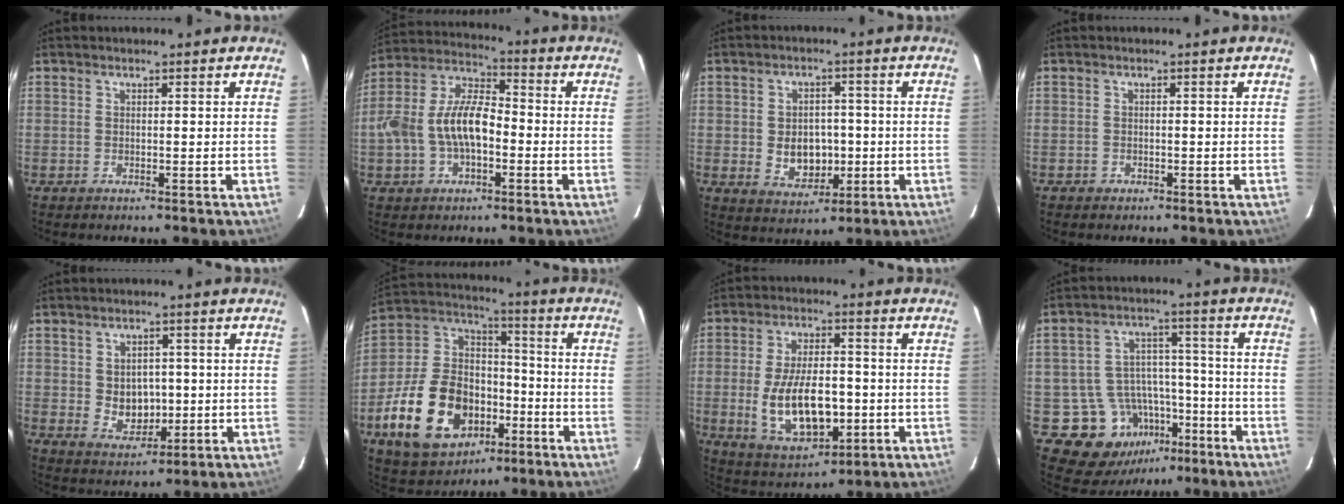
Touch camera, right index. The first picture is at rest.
{"total": 12.9, "force": [-2.6, 7.3, 10.4], "torque": [-0.215, 0.018, -0.048]}
{"total": 7.8, "force": [-0.9, 6.0, 4.9], "torque": [-0.097, 0.003, 0.000]}
{"total": 1.3, "force": [-0.8, 1.0, 0.1], "torque": [-0.004, 0.004, -0.011]}
{"total": 6.6, "force": [-0.2, 5.4, 3.8], "torque": [-0.070, 0.002, 0.013]}
{"total": 21.9, "force": [-8.8, 14.5, 13.9], "torque": [-0.309, 0.025, -0.132]}
{"total": 15.0, "force": [-2.7, 7.5, 12.7], "torque": [-0.248, -0.008, -0.027]}
{"total": 12.8, "force": [-6.8, 10.1, 4.0], "torque": [-0.085, 0.042, -0.083]}